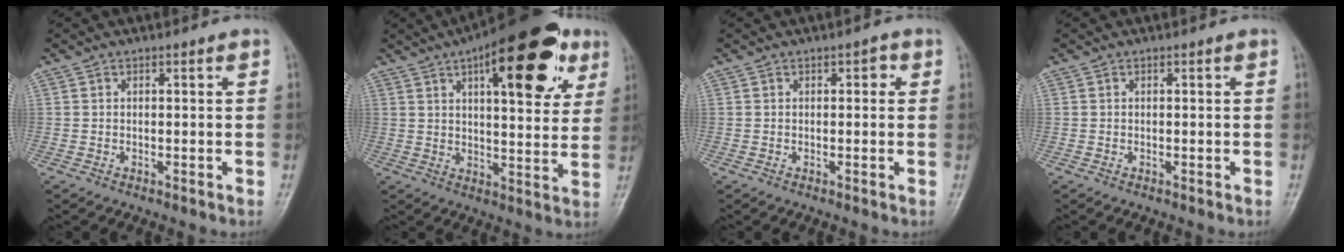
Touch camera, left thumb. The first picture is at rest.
{"total": 22.1, "force": [10.2, 8.5, 17.7], "torque": [-0.219, -0.015, 0.142]}
{"total": 1.8, "force": [0.6, 1.0, 1.4], "torque": [-0.007, 0.004, 0.003]}
{"total": 0.0}